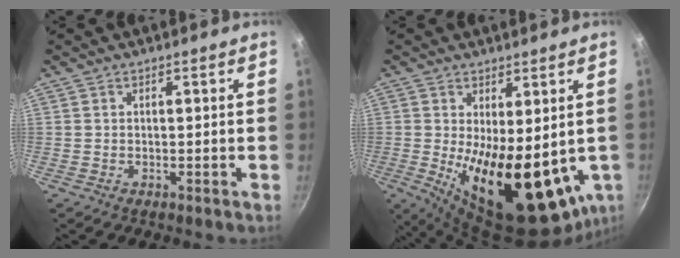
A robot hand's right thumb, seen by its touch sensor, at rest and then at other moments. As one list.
[{"total": 20.2, "force": [-1.9, 8.7, 18.2], "torque": [-0.245, -0.034, -0.005]}]